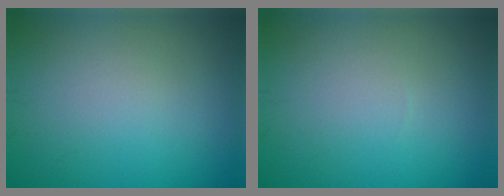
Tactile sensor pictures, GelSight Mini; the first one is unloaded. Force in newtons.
{"total": 0.0}